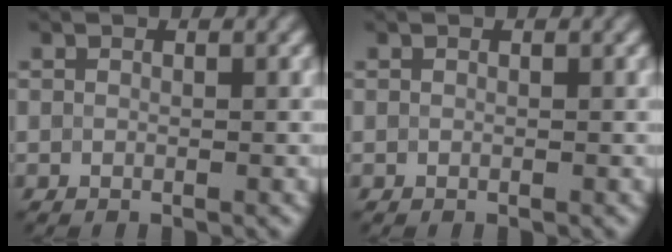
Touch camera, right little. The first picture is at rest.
{"total": 0.0}